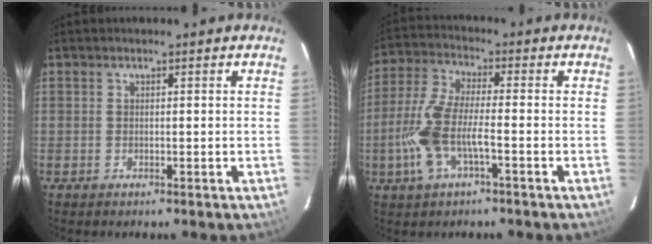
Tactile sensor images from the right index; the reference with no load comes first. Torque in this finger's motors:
{"motor_torque": [0.22, -0.06, 0.56, 0.20]}